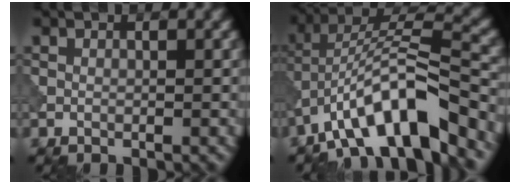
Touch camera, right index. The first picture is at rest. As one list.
[{"total": 10.2, "force": [-6.5, 2.6, 7.3], "torque": [-0.111, 0.020, -0.117]}]